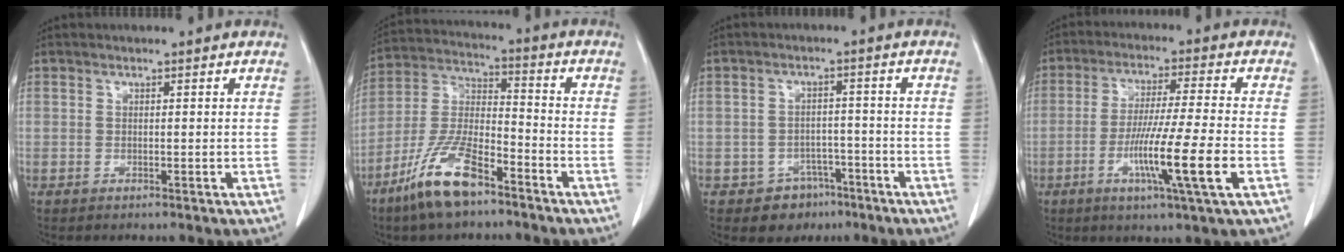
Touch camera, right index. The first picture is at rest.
{"total": 12.4, "force": [-8.2, 3.2, 8.8], "torque": [-0.190, -0.013, -0.160]}
{"total": 5.3, "force": [-3.2, 4.2, 0.5], "torque": [-0.002, 0.015, -0.040]}
{"total": 11.9, "force": [-3.8, -0.9, 11.3], "torque": [-0.207, -0.019, -0.070]}